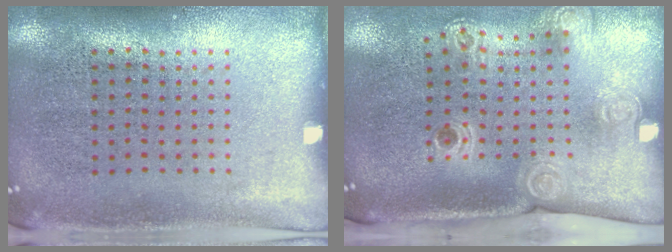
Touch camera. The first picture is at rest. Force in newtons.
{"total": 2.3, "press": 1.6, "slide": 1.6}